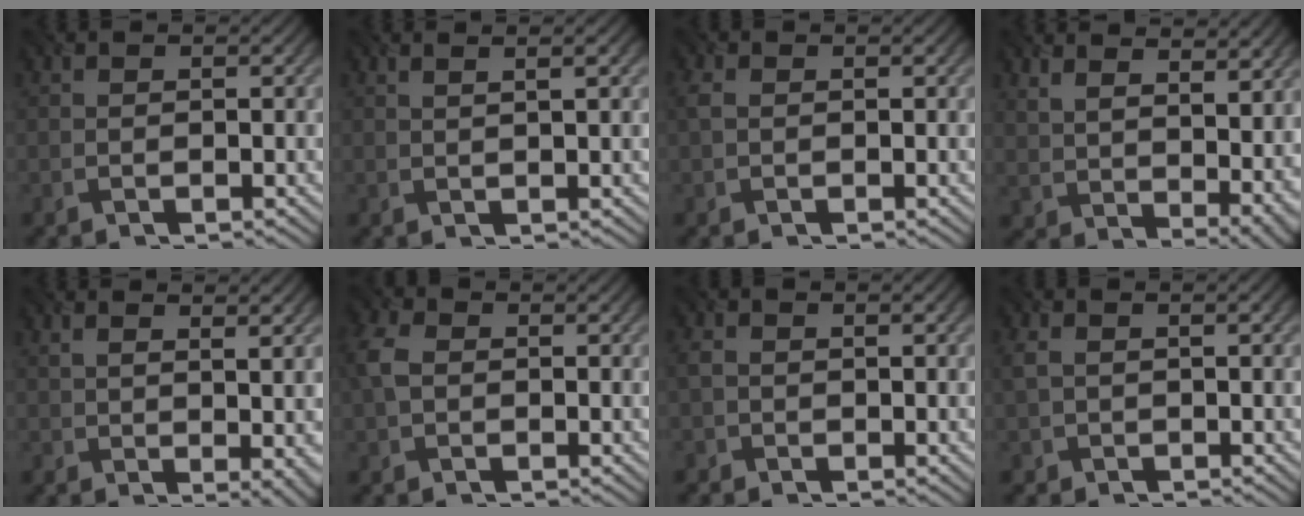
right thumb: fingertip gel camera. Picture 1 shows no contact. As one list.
[{"total": 2.4, "force": [1.2, 0.4, 2.0], "torque": [-0.026, 0.007, 0.013]}, {"total": 1.5, "force": [0.2, 1.1, 1.0], "torque": [-0.030, 0.007, 0.002]}, {"total": 10.8, "force": [6.1, 5.2, 7.3], "torque": [-0.137, -0.001, 0.122]}, {"total": 4.8, "force": [1.5, 1.5, 4.3], "torque": [-0.057, 0.003, 0.033]}, {"total": 4.0, "force": [0.2, 2.9, 2.7], "torque": [-0.077, 0.011, -0.004]}, {"total": 1.9, "force": [-0.1, 1.6, 1.0], "torque": [-0.026, 0.000, -0.007]}, {"total": 2.8, "force": [0.6, 1.7, 2.2], "torque": [-0.055, 0.005, 0.009]}]